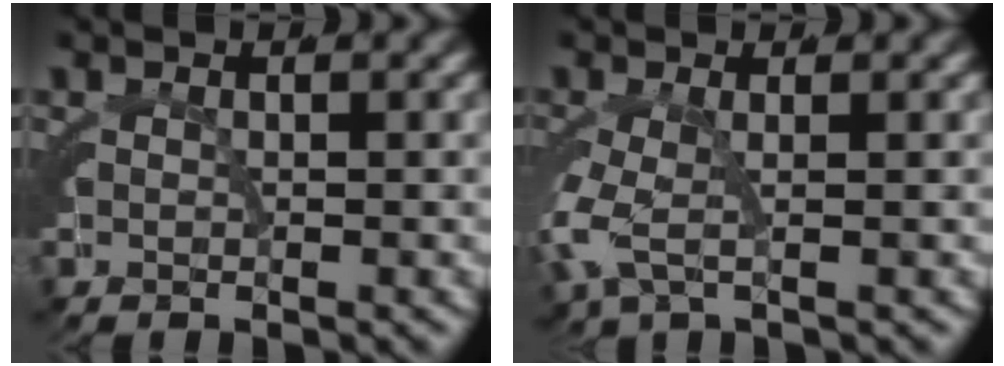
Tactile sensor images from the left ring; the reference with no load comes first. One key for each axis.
{"total": 3.0, "fx": 0.0, "fy": 1.0, "fz": 2.8, "tx": -0.084, "ty": -0.017, "tz": 0.013}